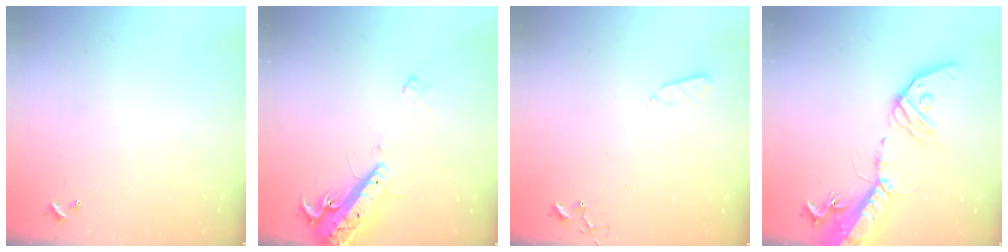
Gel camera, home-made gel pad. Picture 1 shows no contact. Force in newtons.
{"total": 15.1, "press": 14.7, "slide": 3.5}
{"total": 3.6, "press": 3.6, "slide": 0.5}
{"total": 20.5, "press": 20.0, "slide": 4.4}